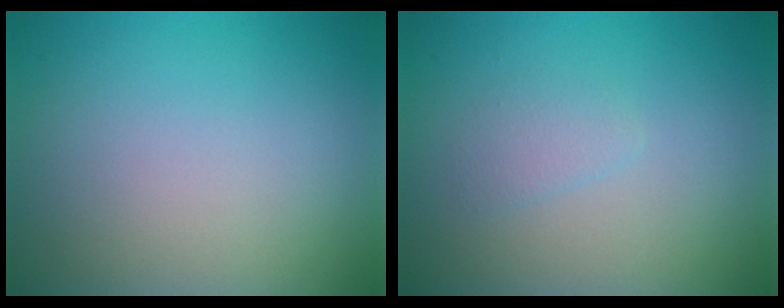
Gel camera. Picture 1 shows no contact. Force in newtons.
{"total": 1.1, "press": 1.1, "slide": 0.0}